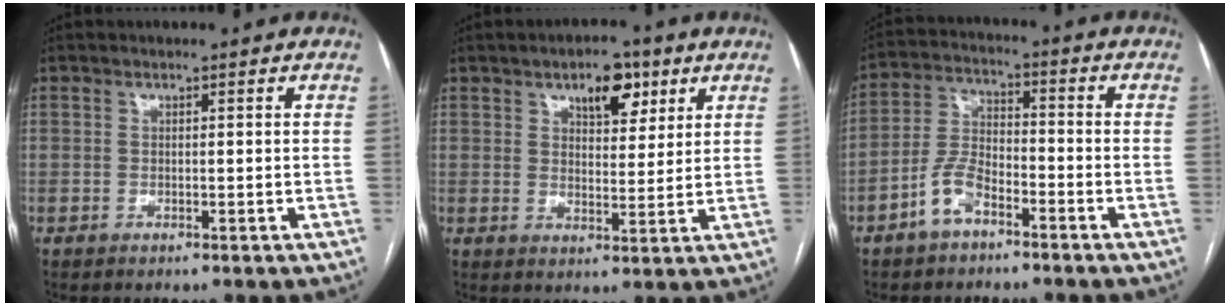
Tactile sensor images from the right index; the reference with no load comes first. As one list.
[{"total": 6.9, "force": [3.9, 3.3, 4.7], "torque": [-0.067, 0.008, 0.059]}, {"total": 6.8, "force": [-4.1, 3.1, 4.4], "torque": [-0.102, 0.014, -0.082]}]